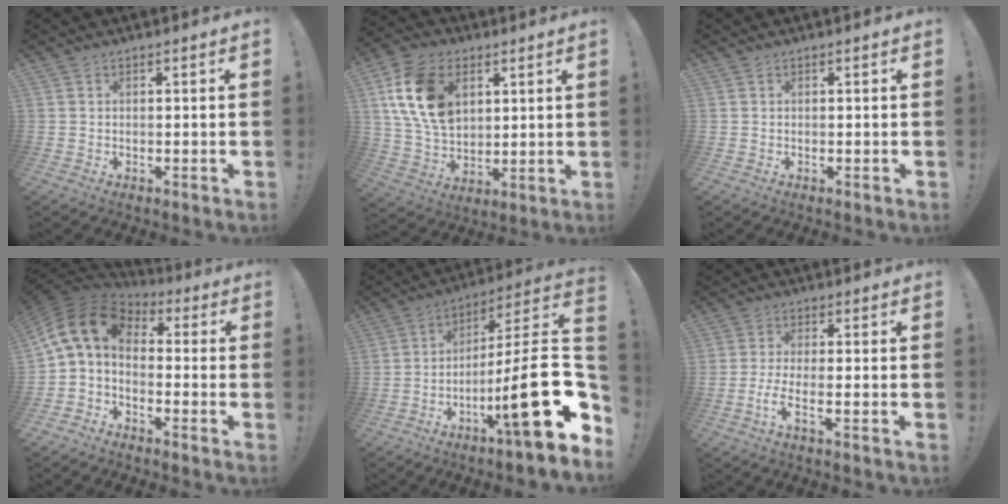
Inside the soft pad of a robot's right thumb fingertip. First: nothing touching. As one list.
[{"total": 19.2, "force": [6.4, 13.7, 11.9], "torque": [-0.214, -0.022, 0.122]}, {"total": 0.0}, {"total": 8.5, "force": [0.9, 5.0, 6.8], "torque": [-0.155, -0.001, 0.016]}, {"total": 22.8, "force": [-6.2, 2.8, 21.8], "torque": [-0.361, 0.016, -0.101]}, {"total": 4.8, "force": [-1.5, 0.0, 4.5], "torque": [-0.093, -0.018, -0.030]}]